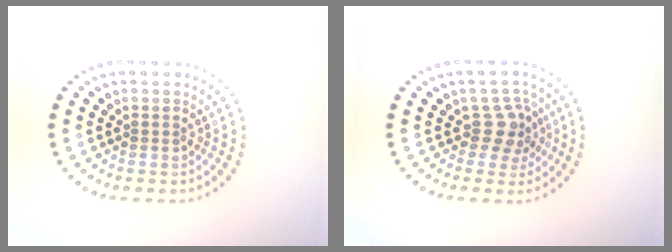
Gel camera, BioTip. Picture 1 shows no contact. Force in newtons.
{"total": 2.6, "press": 2.1, "slide": 1.6}